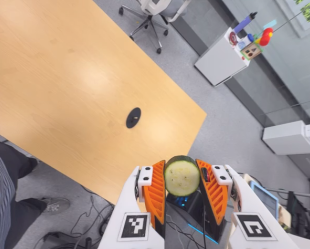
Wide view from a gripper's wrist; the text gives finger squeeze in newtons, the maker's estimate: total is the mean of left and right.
{"total": 10.4, "left": 10.0, "right": 10.9}